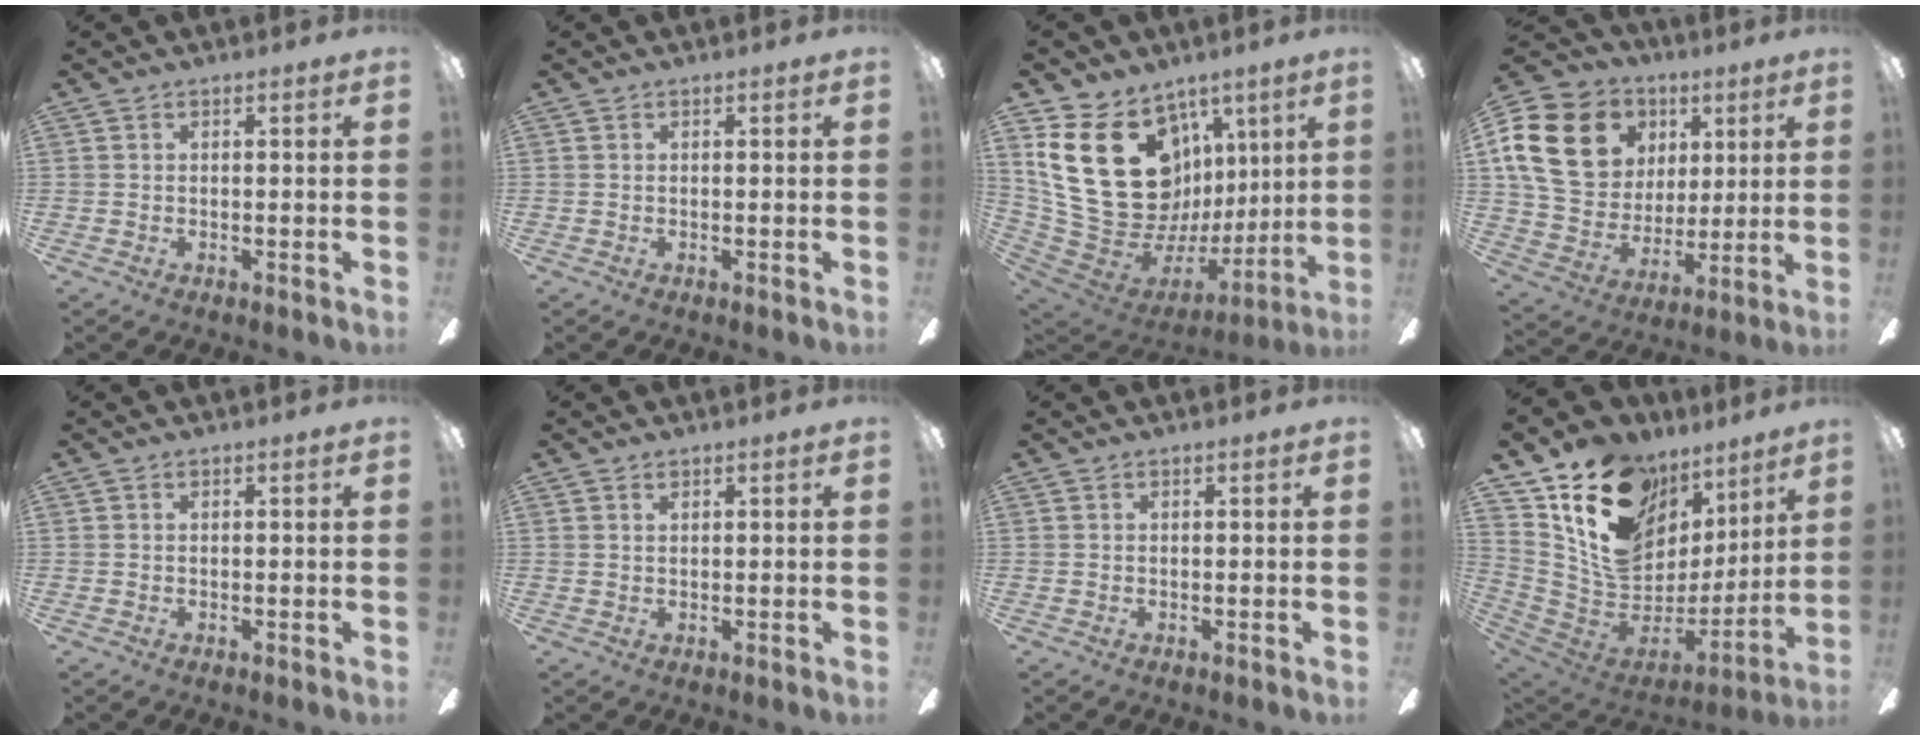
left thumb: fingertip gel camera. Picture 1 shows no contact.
{"total": 0.0}
{"total": 30.6, "force": [8.1, 22.5, 19.0], "torque": [-0.387, -0.040, 0.191]}
{"total": 20.7, "force": [7.5, 16.3, 10.4], "torque": [-0.204, -0.002, 0.148]}
{"total": 0.0}
{"total": 0.9, "force": [0.6, 0.5, 0.4], "torque": [-0.010, 0.002, 0.010]}
{"total": 0.0}
{"total": 18.3, "force": [10.5, 12.6, 8.0], "torque": [-0.138, -0.074, 0.202]}